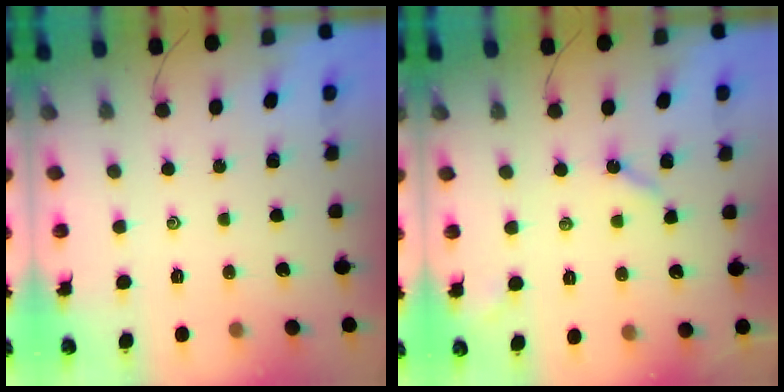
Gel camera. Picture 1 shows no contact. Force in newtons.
{"total": 3.5, "press": 3.5, "slide": 0.3}